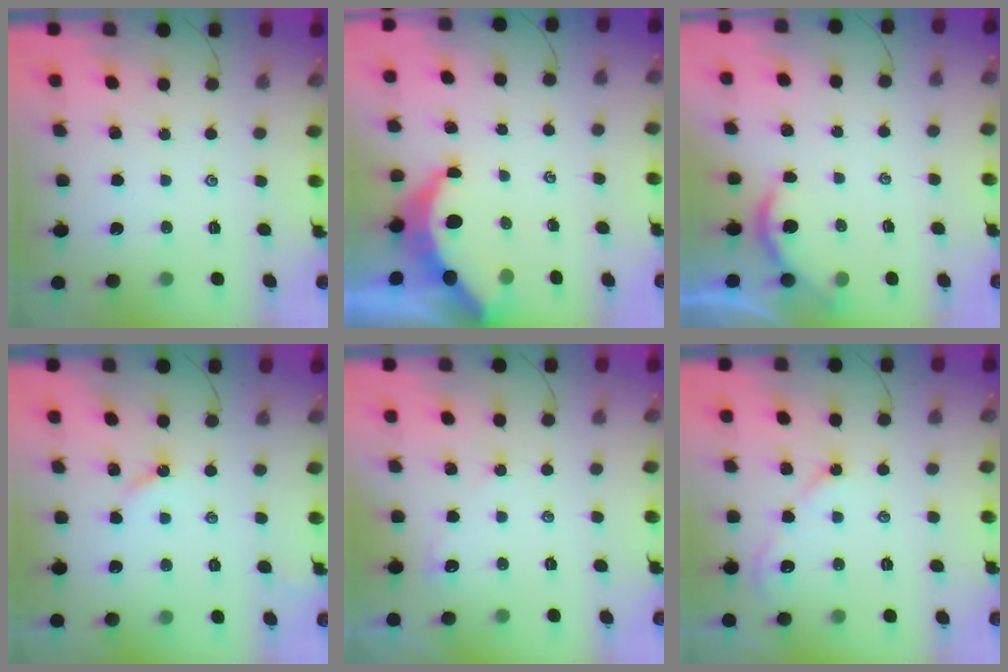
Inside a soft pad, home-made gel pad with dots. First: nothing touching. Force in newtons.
{"total": 6.5, "press": 6.4, "slide": 0.9}
{"total": 2.2, "press": 2.2, "slide": 0.2}
{"total": 2.8, "press": 2.8, "slide": 0.2}
{"total": 2.0, "press": 2.0, "slide": 0.3}
{"total": 4.5, "press": 4.5, "slide": 0.7}